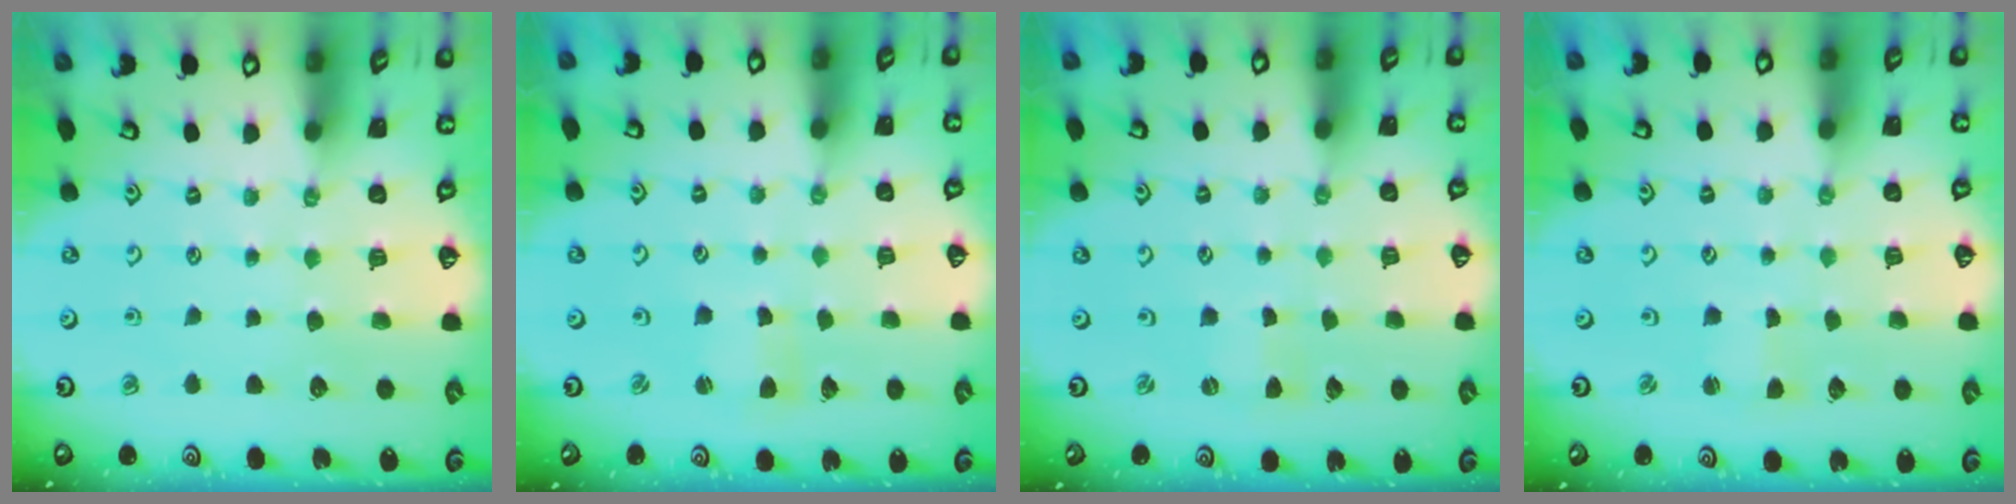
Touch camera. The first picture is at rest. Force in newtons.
{"total": 2.2, "press": 2.2, "slide": 0.3}
{"total": 0.0}
{"total": 1.1, "press": 1.1, "slide": 0.2}